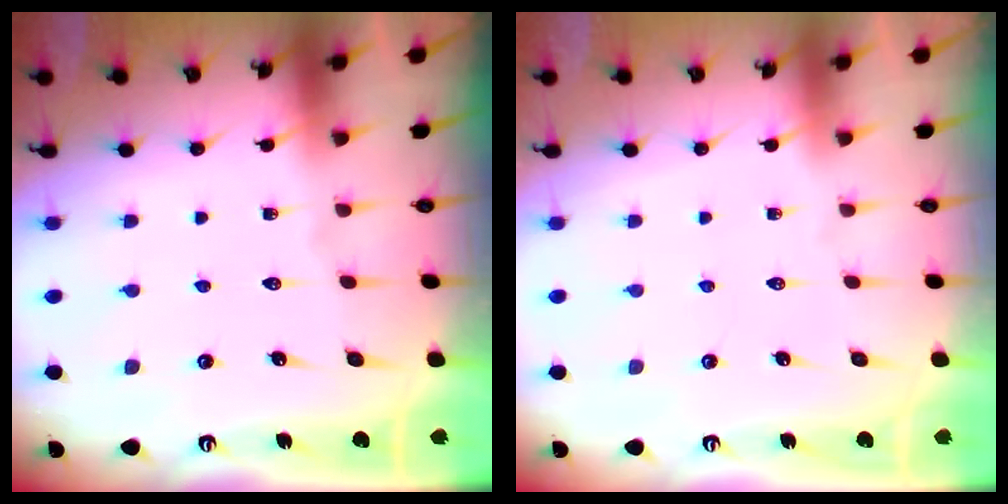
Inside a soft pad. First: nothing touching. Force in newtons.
{"total": 0.0}